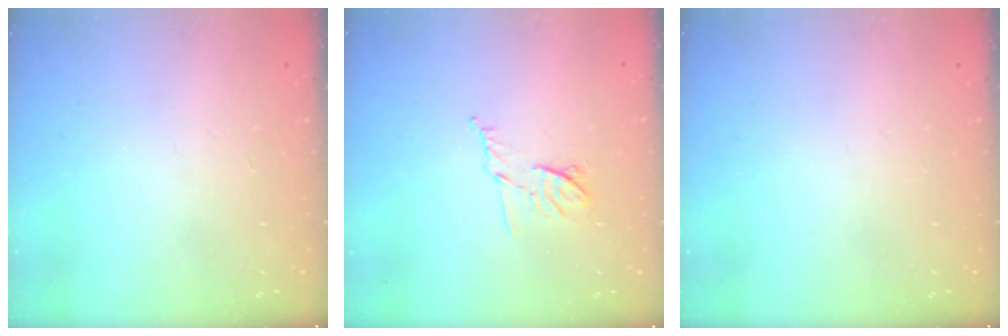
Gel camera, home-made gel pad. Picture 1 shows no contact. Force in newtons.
{"total": 7.4, "press": 7.3, "slide": 1.2}
{"total": 0.0}